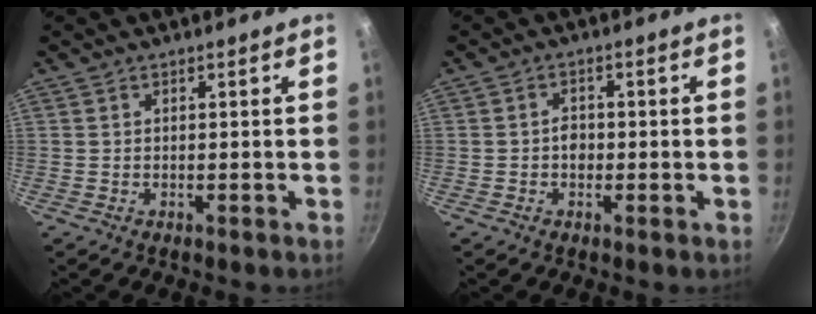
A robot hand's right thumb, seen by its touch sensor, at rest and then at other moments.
{"total": 2.6, "force": [-0.4, 2.0, 1.6], "torque": [-0.014, 0.008, -0.008]}